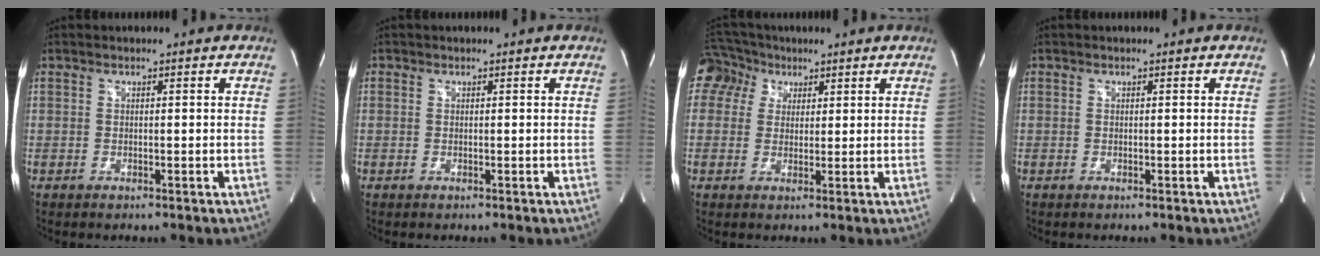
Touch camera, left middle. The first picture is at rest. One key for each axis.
{"total": 0.0}
{"total": 8.7, "fx": 4.3, "fy": 7.4, "fz": 1.9, "tx": -0.053, "ty": 0.042, "tz": 0.085}
{"total": 0.0}